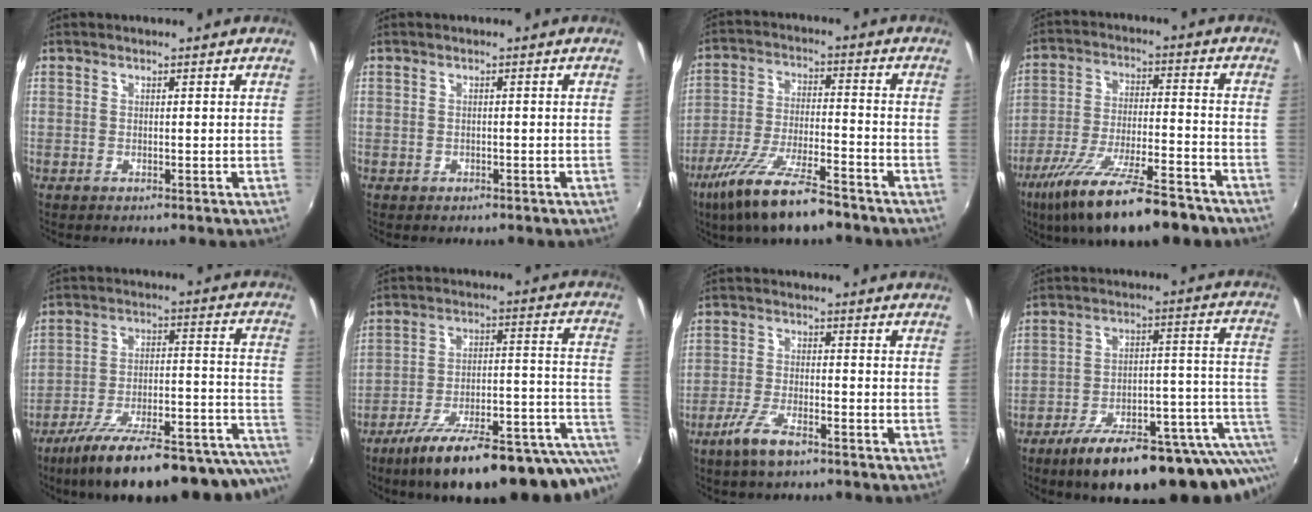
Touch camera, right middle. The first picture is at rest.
{"total": 1.0, "force": [-0.6, 0.8, 0.4], "torque": [-0.009, -0.001, -0.004]}
{"total": 14.4, "force": [-10.4, 2.9, 9.6], "torque": [-0.196, -0.031, -0.185]}
{"total": 18.8, "force": [-13.7, 3.8, 12.3], "torque": [-0.233, -0.044, -0.221]}
{"total": 29.3, "force": [-23.2, 5.7, 16.9], "torque": [-0.225, -0.047, -0.329]}
{"total": 25.1, "force": [-15.8, 5.7, 18.7], "torque": [-0.246, -0.036, -0.227]}
{"total": 6.3, "force": [-4.3, 1.6, 4.3], "torque": [-0.103, -0.009, -0.081]}
{"total": 25.0, "force": [-15.7, 7.6, 18.0], "torque": [-0.229, -0.020, -0.214]}